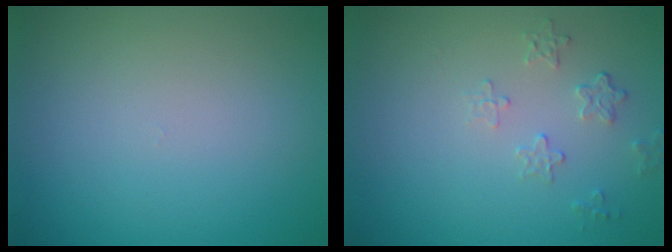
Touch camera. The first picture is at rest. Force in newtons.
{"total": 1.6, "press": 0.9, "slide": 1.4}